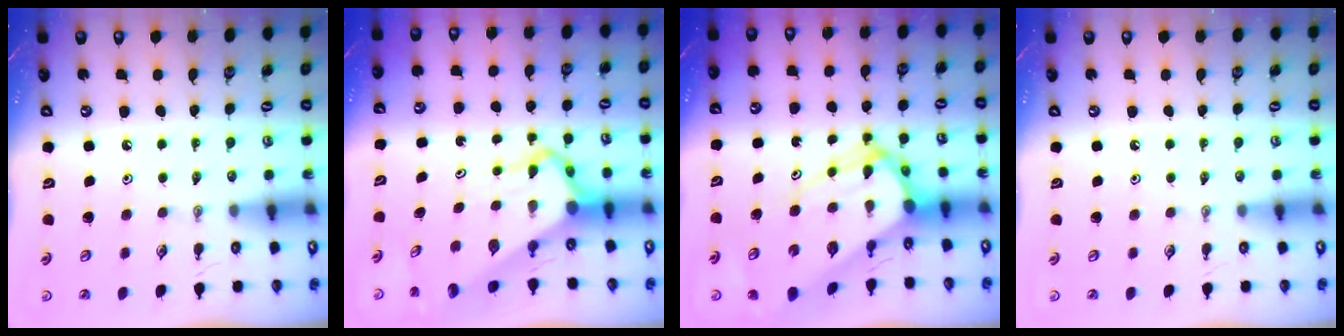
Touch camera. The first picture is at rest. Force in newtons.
{"total": 8.8, "press": 8.8, "slide": 0.7}
{"total": 13.7, "press": 13.7, "slide": 1.3}
{"total": 0.0}